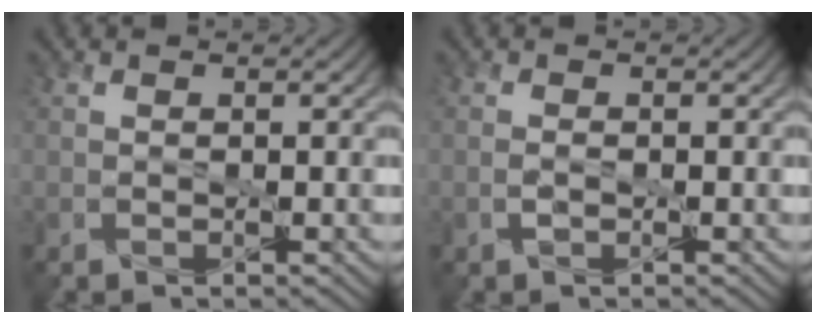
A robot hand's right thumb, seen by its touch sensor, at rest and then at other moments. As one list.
[{"total": 1.4, "force": [-0.6, 0.6, 1.1], "torque": [-0.025, 0.000, -0.013]}]